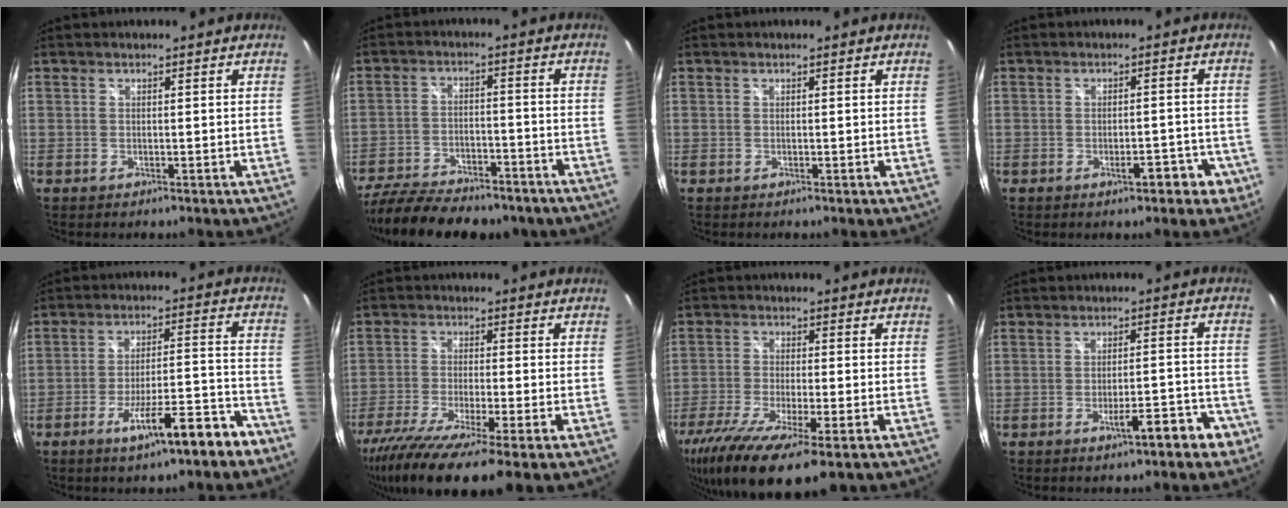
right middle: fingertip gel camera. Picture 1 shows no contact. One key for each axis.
{"total": 21.2, "fx": -16.8, "fy": 7.5, "fz": 10.5, "tx": -0.217, "ty": -0.030, "tz": -0.248}
{"total": 0.0}
{"total": 5.1, "fx": -2.7, "fy": 2.4, "fz": 3.7, "tx": -0.059, "ty": -0.002, "tz": -0.030}
{"total": 12.6, "fx": -8.6, "fy": 1.6, "fz": 9.0, "tx": -0.148, "ty": -0.003, "tz": -0.125}
{"total": 15.6, "fx": -10.4, "fy": 1.9, "fz": 11.6, "tx": -0.229, "ty": -0.063, "tz": -0.181}
{"total": 15.6, "fx": -9.4, "fy": 3.5, "fz": 11.9, "tx": -0.240, "ty": -0.065, "tz": -0.165}
{"total": 7.1, "fx": -4.4, "fy": 1.6, "fz": 5.4, "tx": -0.081, "ty": 0.002, "tz": -0.053}